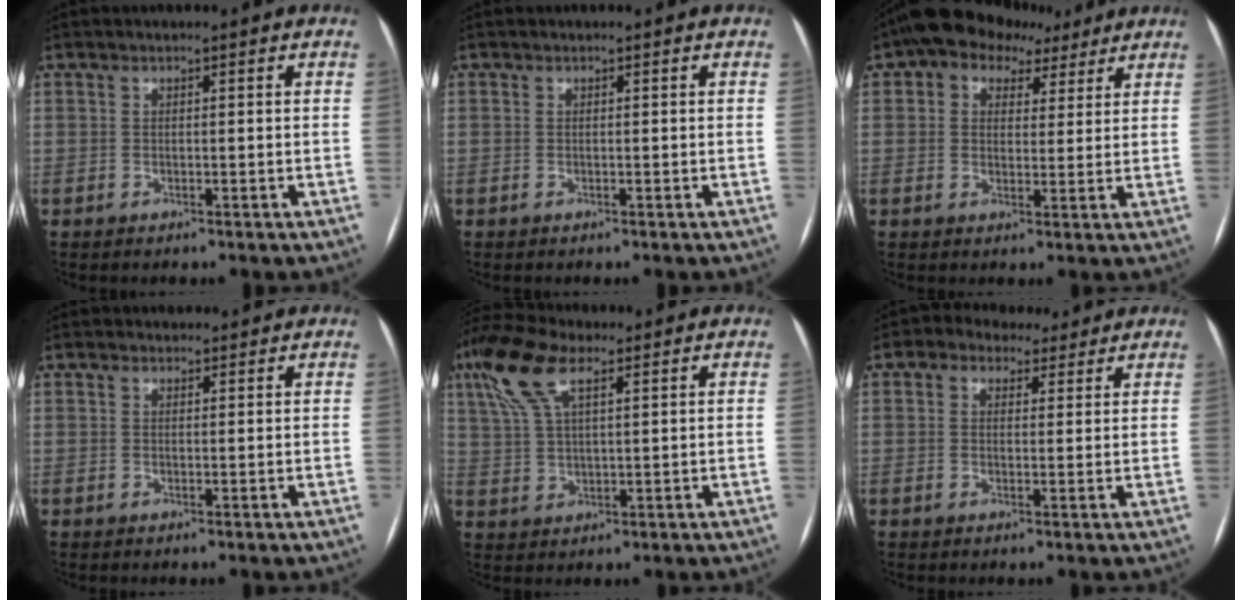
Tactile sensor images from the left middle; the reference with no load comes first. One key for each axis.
{"total": 0.0}
{"total": 8.2, "fx": 4.9, "fy": 5.6, "fz": 3.3, "tx": -0.043, "ty": 0.040, "tz": 0.073}
{"total": 2.4, "fx": 2.2, "fy": 1.0, "fz": 0.3, "tx": -0.006, "ty": 0.022, "tz": 0.033}
{"total": 10.2, "fx": 6.0, "fy": 3.3, "fz": 7.6, "tx": -0.172, "ty": 0.029, "tz": 0.118}
{"total": 5.8, "fx": 4.1, "fy": 3.7, "fz": 1.9, "tx": -0.028, "ty": 0.028, "tz": 0.062}